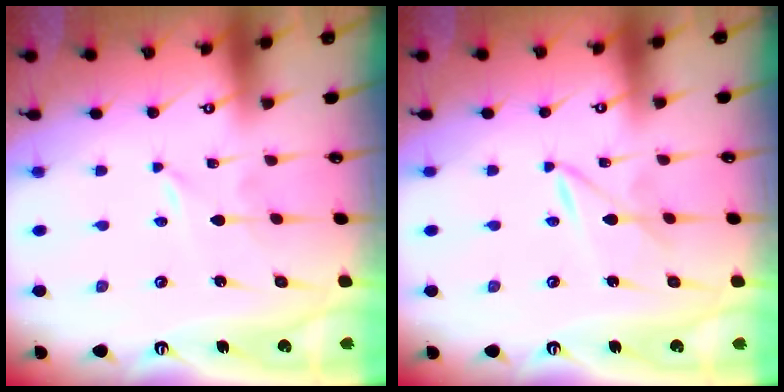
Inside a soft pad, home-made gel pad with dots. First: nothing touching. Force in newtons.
{"total": 2.1, "press": 2.1, "slide": 0.3}